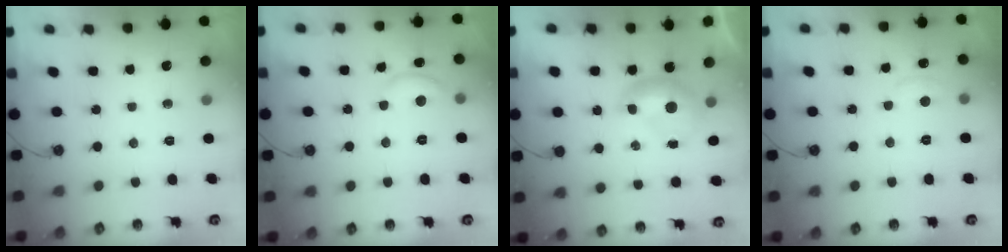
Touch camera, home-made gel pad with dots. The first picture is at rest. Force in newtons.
{"total": 2.9, "press": 2.9, "slide": 0.4}
{"total": 0.0}
{"total": 1.8, "press": 1.7, "slide": 0.6}